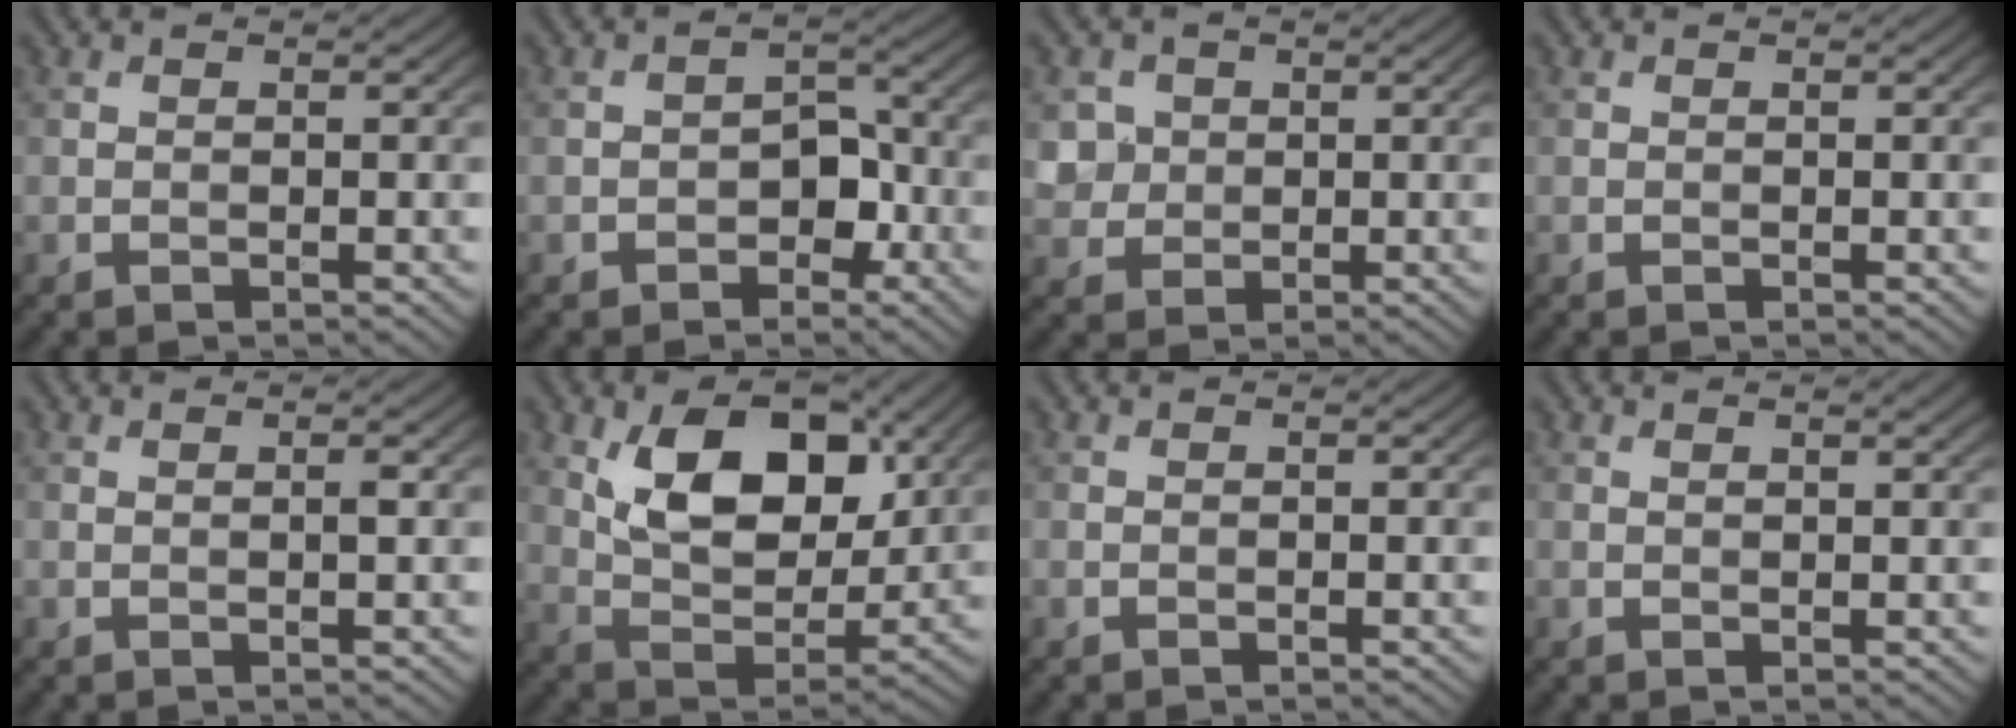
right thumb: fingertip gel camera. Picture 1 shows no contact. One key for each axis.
{"total": 4.2, "fx": -1.9, "fy": 2.8, "fz": 2.5, "tx": -0.027, "ty": 0.009, "tz": -0.030}
{"total": 3.7, "fx": 1.0, "fy": 3.5, "fz": 0.8, "tx": -0.041, "ty": -0.012, "tz": 0.030}
{"total": 0.0}
{"total": 0.9, "fx": 0.4, "fy": 0.0, "fz": 0.8, "tx": -0.015, "ty": 0.002, "tz": 0.004}
{"total": 11.7, "fx": 4.3, "fy": 6.7, "fz": 8.6, "tx": -0.150, "ty": -0.009, "tz": 0.077}
{"total": 0.0}
{"total": 1.1, "fx": 0.8, "fy": 0.1, "fz": 0.8, "tx": -0.014, "ty": 0.001, "tz": 0.014}